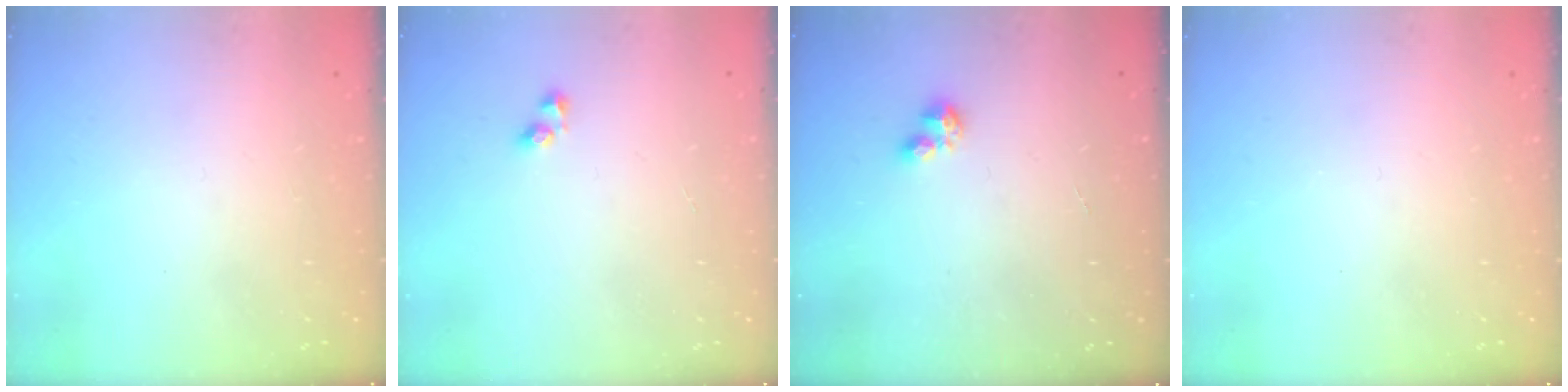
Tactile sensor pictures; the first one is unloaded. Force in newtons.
{"total": 2.2, "press": 1.9, "slide": 1.1}
{"total": 1.0, "press": 1.0, "slide": 0.1}
{"total": 0.0}